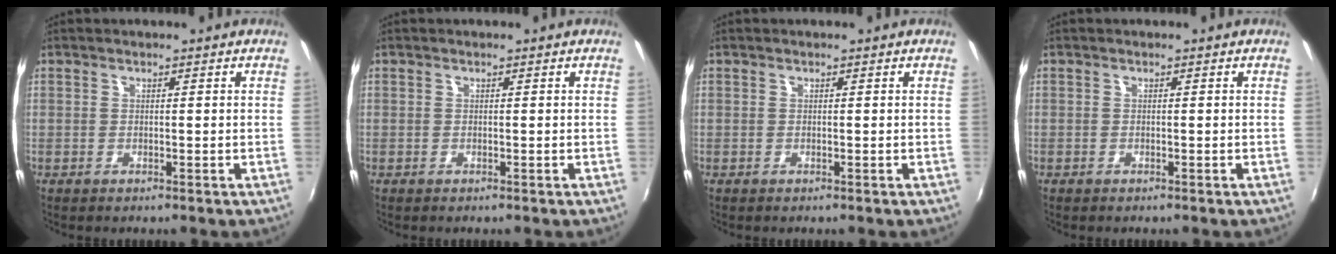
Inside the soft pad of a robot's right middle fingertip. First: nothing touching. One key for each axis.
{"total": 0.0}
{"total": 0.0}
{"total": 0.0}